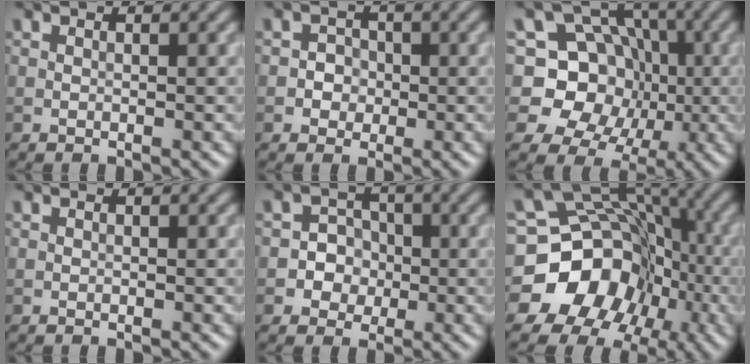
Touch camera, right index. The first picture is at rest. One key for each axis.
{"total": 1.7, "fx": -0.3, "fy": 1.6, "fz": 0.4, "tx": 0.017, "ty": 0.000, "tz": -0.013}
{"total": 11.8, "fx": 0.4, "fy": 10.8, "fz": 4.7, "tx": -0.098, "ty": 0.053, "tz": -0.029}
{"total": 0.0}
{"total": 2.9, "fx": -0.5, "fy": 2.7, "fz": 0.8, "tx": 0.009, "ty": 0.001, "tz": -0.026}
{"total": 14.2, "fx": -4.8, "fy": 12.3, "fz": 5.4, "tx": -0.086, "ty": 0.000, "tz": -0.107}